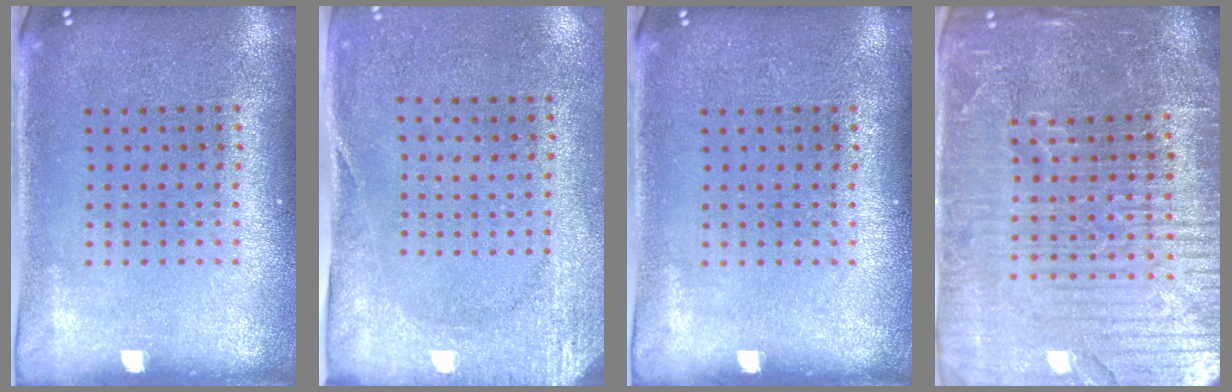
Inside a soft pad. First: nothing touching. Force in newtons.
{"total": 2.7, "press": 2.1, "slide": 1.7}
{"total": 0.0}
{"total": 5.3, "press": 4.8, "slide": 2.3}